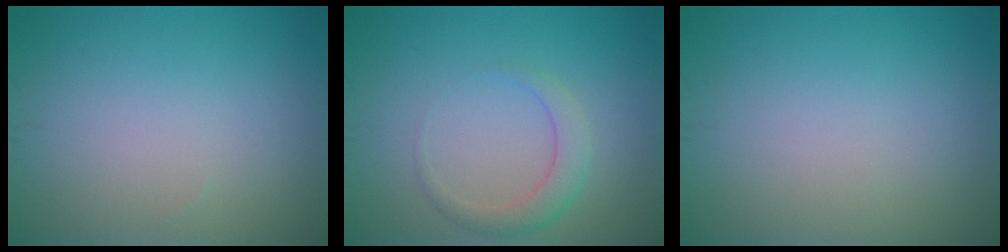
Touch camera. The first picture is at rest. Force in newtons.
{"total": 2.3, "press": 2.3, "slide": 0.1}
{"total": 0.0}